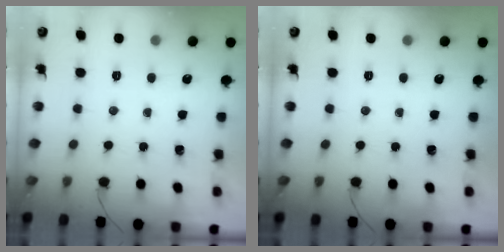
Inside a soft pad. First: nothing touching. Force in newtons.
{"total": 0.0}